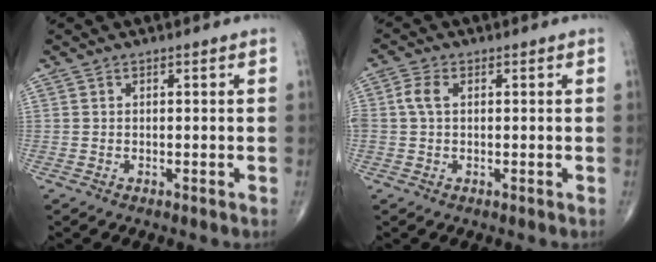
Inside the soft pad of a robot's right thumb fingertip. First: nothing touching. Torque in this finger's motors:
{"motor_torque": [0.87, 0.85, 1.58, 0.22, 0.55]}